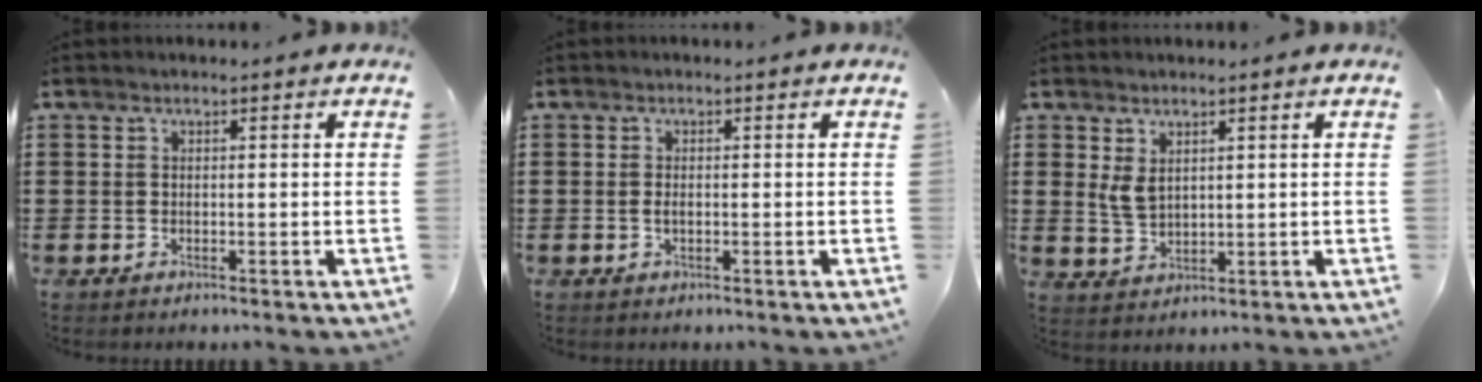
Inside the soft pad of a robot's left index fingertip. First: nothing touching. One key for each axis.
{"total": 1.0, "fx": -0.1, "fy": 0.4, "fz": 0.9, "tx": -0.018, "ty": 0.000, "tz": -0.002}
{"total": 3.5, "fx": 1.6, "fy": 2.1, "fz": 2.2, "tx": -0.048, "ty": 0.005, "tz": 0.031}